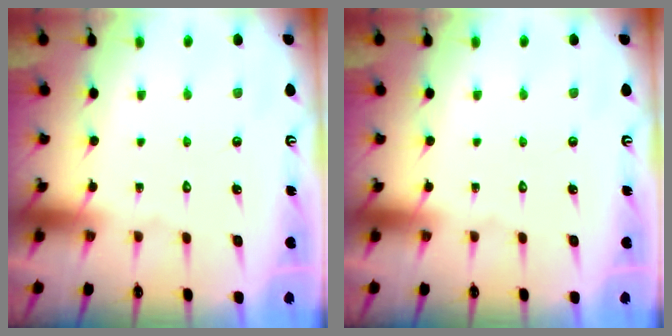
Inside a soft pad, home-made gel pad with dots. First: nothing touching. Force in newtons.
{"total": 0.0}